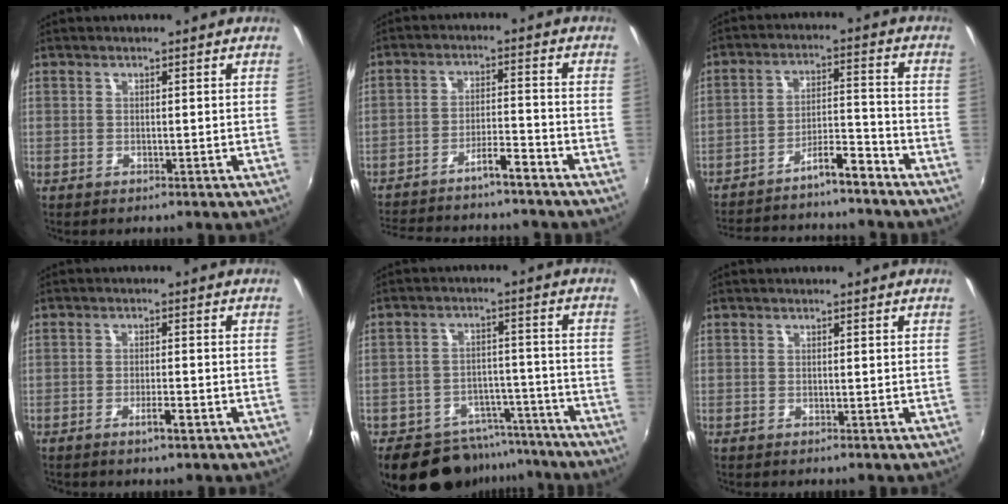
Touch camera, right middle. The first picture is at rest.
{"total": 9.2, "force": [-8.3, 0.8, 4.0], "torque": [-0.089, 0.020, -0.134]}
{"total": 10.4, "force": [-9.6, 1.0, 4.1], "torque": [-0.082, 0.038, -0.154]}
{"total": 2.7, "force": [-1.7, 0.5, 2.0], "torque": [-0.041, 0.000, -0.027]}
{"total": 15.8, "force": [-13.0, 7.8, 4.6], "torque": [-0.105, 0.033, -0.167]}
{"total": 0.0}